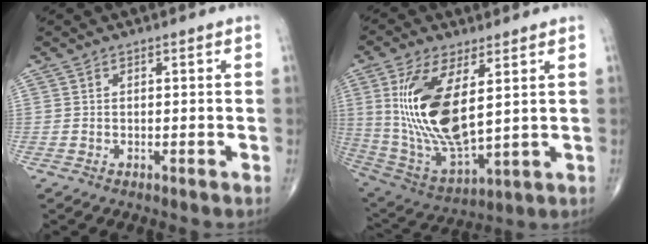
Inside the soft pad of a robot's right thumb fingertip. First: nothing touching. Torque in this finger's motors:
{"motor_torque": [-1.11, 2.27, 1.92, 0.85, 0.24]}